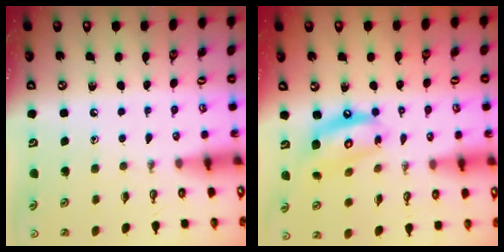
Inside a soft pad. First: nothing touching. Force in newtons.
{"total": 12.4, "press": 12.3, "slide": 1.2}